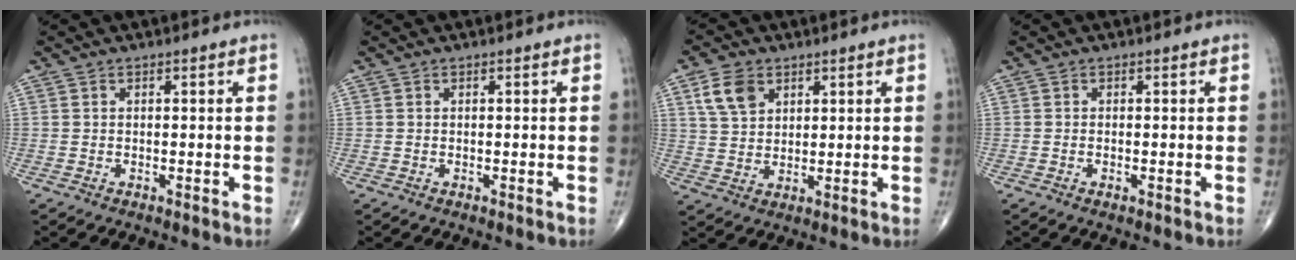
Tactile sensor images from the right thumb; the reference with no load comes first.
{"total": 0.0}
{"total": 6.7, "force": [3.3, 4.6, 3.7], "torque": [-0.055, -0.008, 0.065]}
{"total": 0.7, "force": [-0.3, 0.2, 0.6], "torque": [-0.012, -0.002, -0.006]}